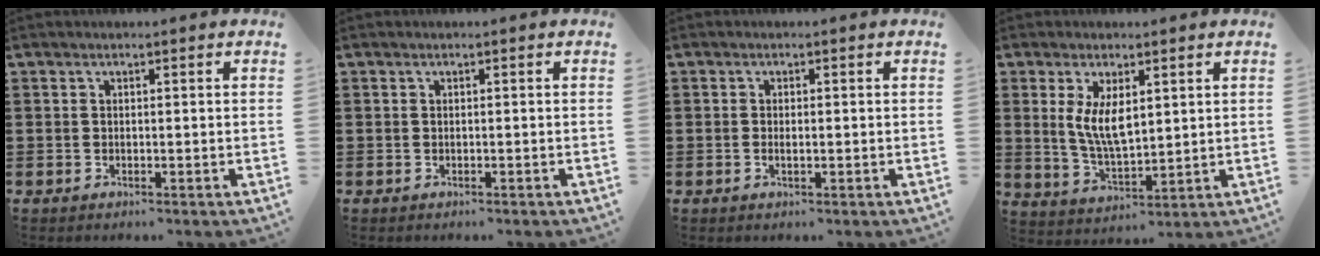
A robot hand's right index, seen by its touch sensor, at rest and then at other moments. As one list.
[{"total": 0.0}, {"total": 1.0, "force": [-0.2, 0.4, 0.9], "torque": [-0.018, -0.002, -0.003]}, {"total": 6.3, "force": [1.6, 2.8, 5.4], "torque": [-0.110, 0.005, 0.029]}]